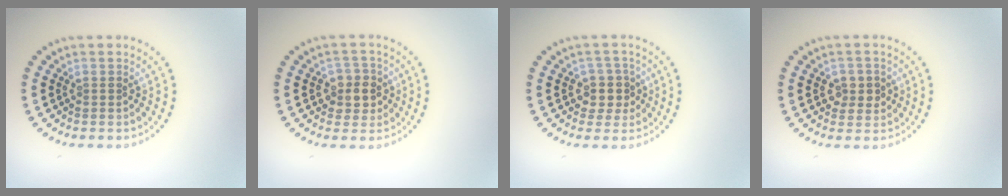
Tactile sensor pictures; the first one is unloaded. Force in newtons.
{"total": 2.8, "press": 2.6, "slide": 1.1}
{"total": 2.6, "press": 2.2, "slide": 1.3}
{"total": 2.3, "press": 2.3, "slide": 0.6}